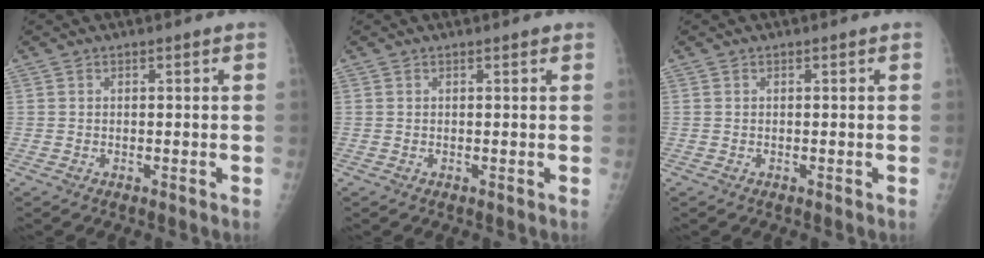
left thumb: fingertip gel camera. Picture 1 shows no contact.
{"total": 0.6, "force": [0.5, 0.2, 0.3], "torque": [-0.007, -0.003, 0.006]}
{"total": 0.0}